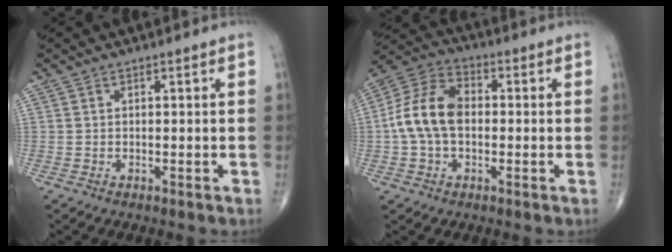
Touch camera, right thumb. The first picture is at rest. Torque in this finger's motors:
{"motor_torque": [1.76, 1.74, 0.58, -0.49, 0.10]}